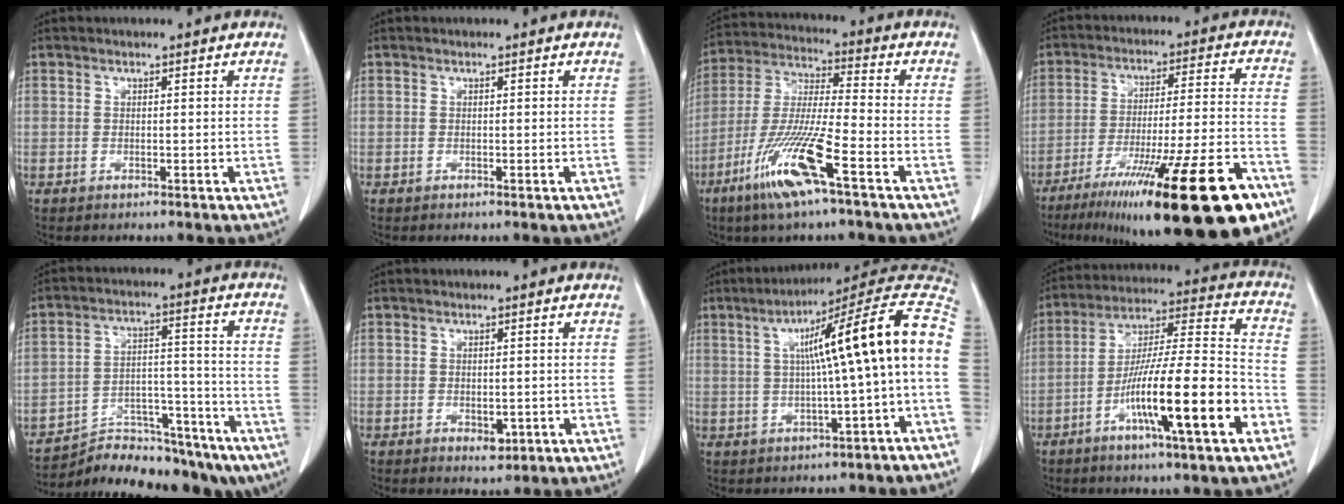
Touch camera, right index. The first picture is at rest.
{"total": 0.0}
{"total": 13.8, "force": [-7.2, 0.4, 11.8], "torque": [-0.244, -0.026, -0.140]}
{"total": 25.2, "force": [-16.1, 1.4, 19.4], "torque": [-0.241, -0.027, -0.259]}
{"total": 18.7, "force": [-16.9, 5.9, 5.4], "torque": [-0.069, 0.041, -0.244]}
{"total": 2.3, "force": [-0.7, 1.3, 1.7], "torque": [-0.024, -0.002, -0.002]}
{"total": 16.3, "force": [0.9, -0.2, 16.3], "torque": [-0.224, 0.044, 0.009]}
{"total": 18.1, "force": [-7.4, 1.0, 16.5], "torque": [-0.282, -0.007, -0.125]}